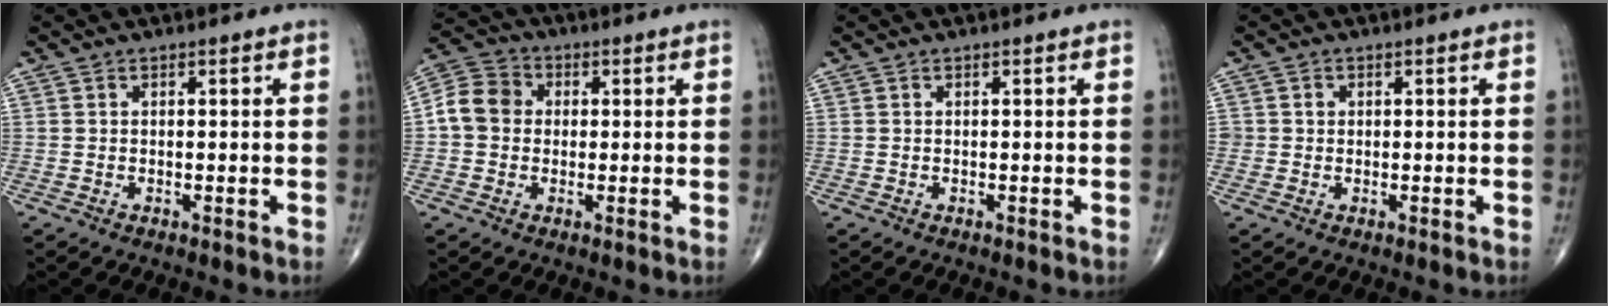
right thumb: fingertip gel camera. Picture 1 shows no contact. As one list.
[{"total": 7.5, "force": [0.2, 6.4, 3.8], "torque": [-0.062, 0.023, -0.009]}, {"total": 0.0}, {"total": 1.3, "force": [0.2, 1.2, 0.2], "torque": [0.006, 0.003, 0.001]}]